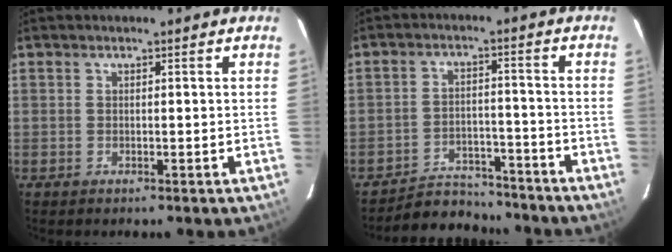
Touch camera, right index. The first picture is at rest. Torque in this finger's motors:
{"motor_torque": [-1.08, -0.33, -0.32, -0.20]}